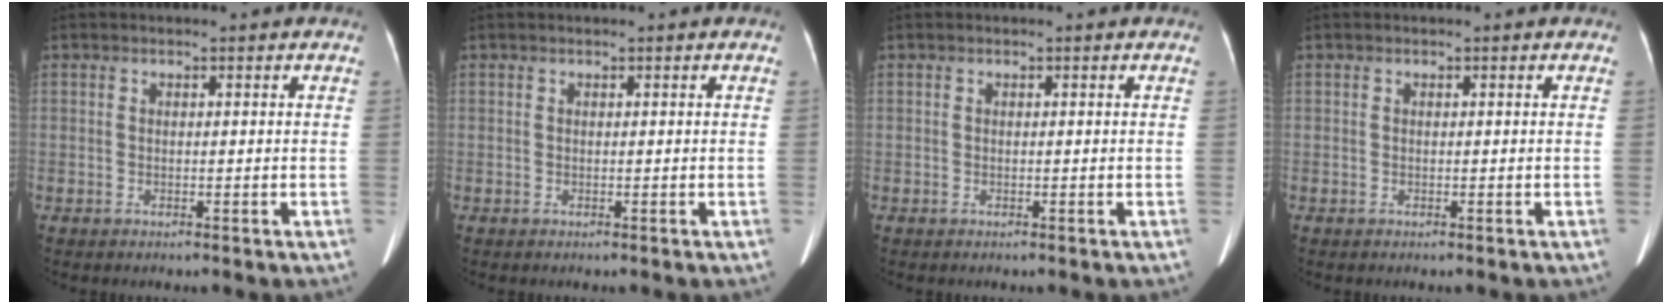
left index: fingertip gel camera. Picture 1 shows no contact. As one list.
[{"total": 0.0}, {"total": 0.0}, {"total": 0.0}]